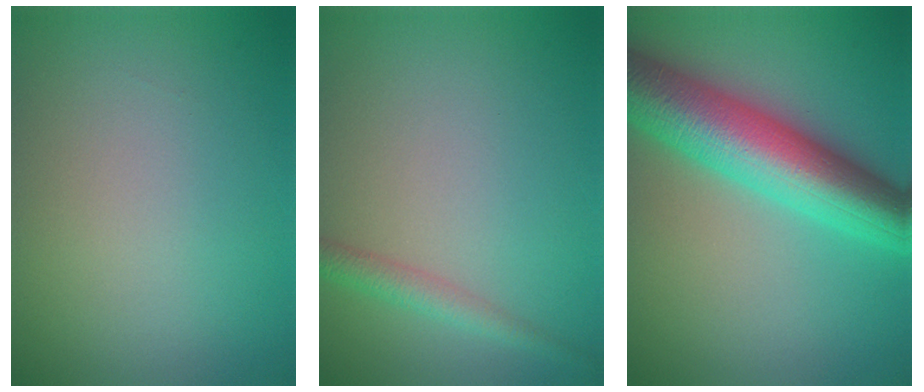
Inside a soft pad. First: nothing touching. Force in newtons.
{"total": 2.0, "press": 2.0, "slide": 0.1}
{"total": 10.1, "press": 10.1, "slide": 0.1}